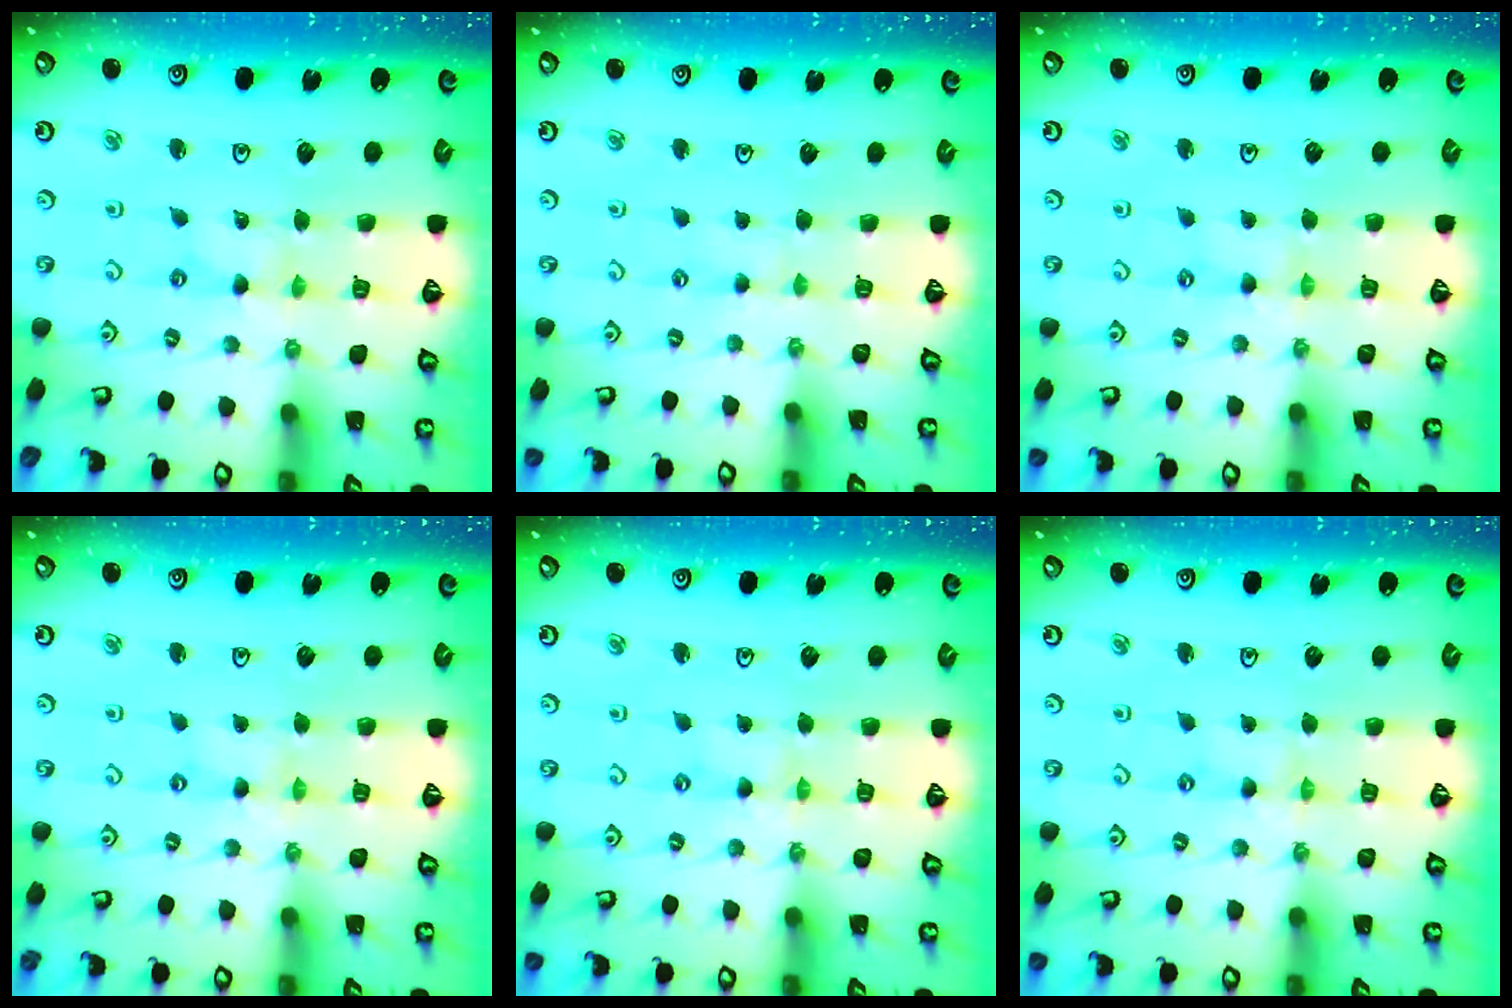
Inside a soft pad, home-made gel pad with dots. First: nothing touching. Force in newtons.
{"total": 1.3, "press": 1.2, "slide": 0.3}
{"total": 0.8, "press": 0.8, "slide": 0.2}
{"total": 0.0}
{"total": 0.0}
{"total": 0.0}